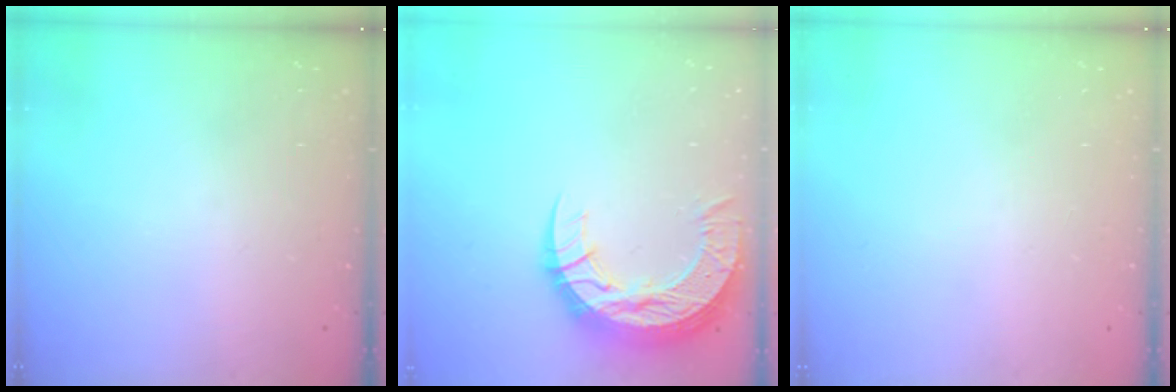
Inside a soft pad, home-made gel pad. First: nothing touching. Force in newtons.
{"total": 15.4, "press": 15.3, "slide": 1.1}
{"total": 0.0}